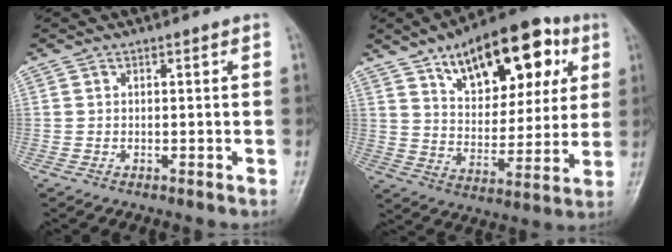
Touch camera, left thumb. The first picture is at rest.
{"total": 21.8, "force": [10.3, 11.1, 15.7], "torque": [-0.185, -0.021, 0.162]}